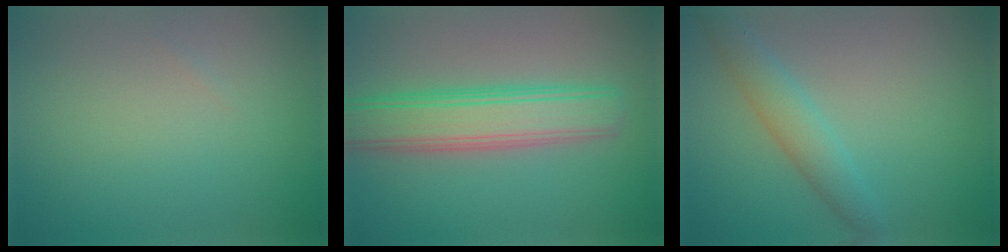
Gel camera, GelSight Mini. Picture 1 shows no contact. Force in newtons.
{"total": 6.1, "press": 6.1, "slide": 0.2}
{"total": 2.9, "press": 2.9, "slide": 0.1}